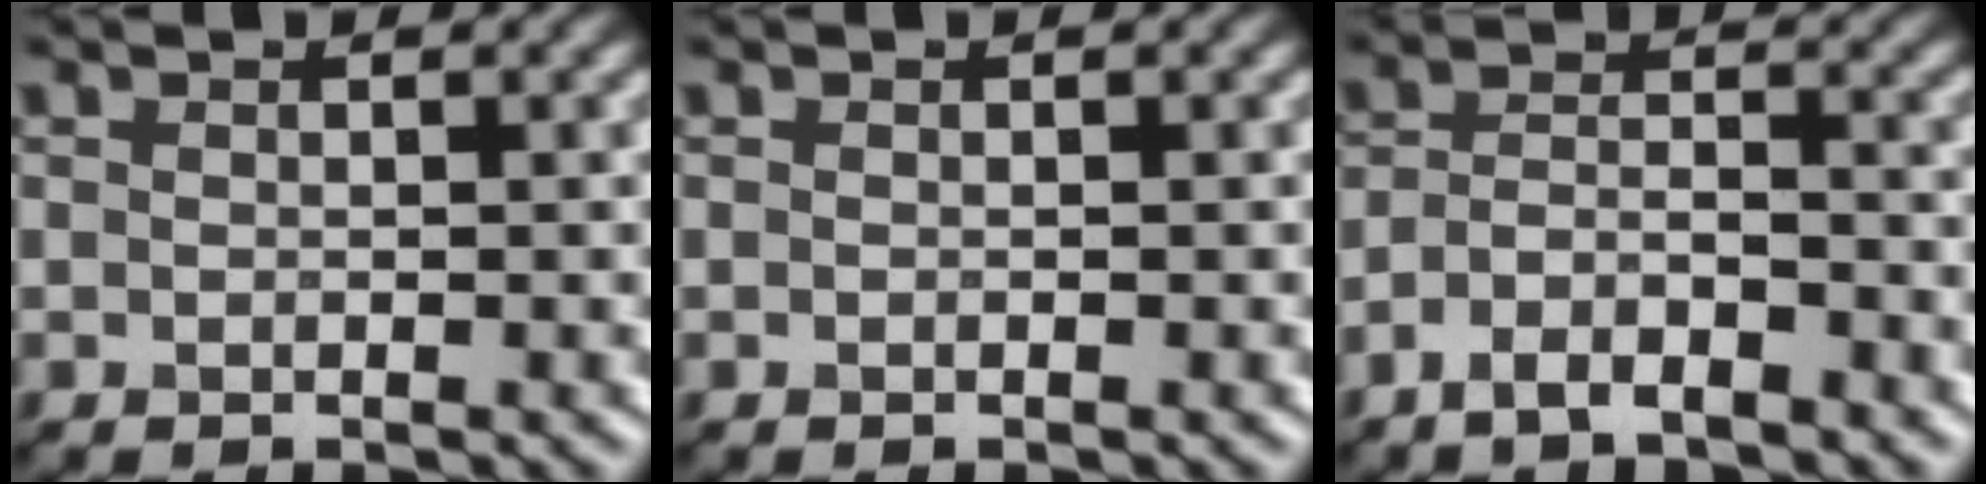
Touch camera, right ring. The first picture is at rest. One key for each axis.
{"total": 0.0}
{"total": 3.6, "fx": -2.7, "fy": 1.1, "fz": 2.2, "tx": -0.043, "ty": 0.005, "tz": -0.057}